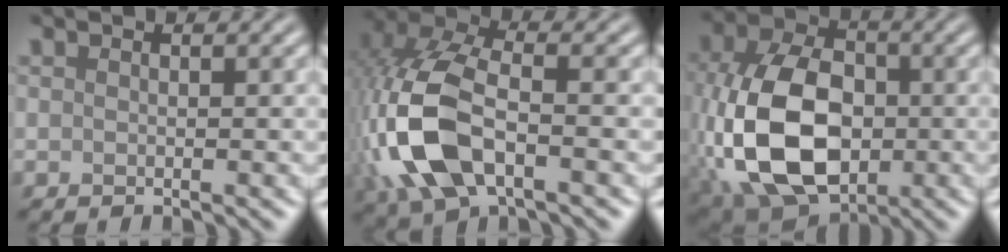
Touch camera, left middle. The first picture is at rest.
{"total": 10.5, "force": [-2.9, 5.6, 8.4], "torque": [-0.208, 0.005, -0.067]}
{"total": 13.8, "force": [-2.5, 9.2, 10.0], "torque": [-0.226, -0.008, -0.057]}